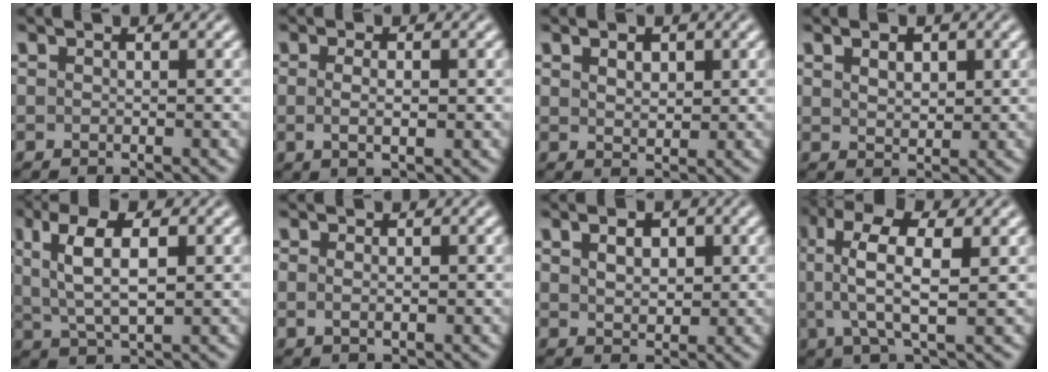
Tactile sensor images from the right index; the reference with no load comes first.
{"total": 1.8, "force": [-0.3, 0.1, 1.8], "torque": [-0.033, -0.009, 0.003]}
{"total": 1.4, "force": [0.8, 0.2, 1.1], "torque": [-0.011, -0.014, 0.028]}
{"total": 1.7, "force": [0.8, 0.4, 1.4], "torque": [-0.014, -0.013, 0.028]}
{"total": 5.3, "force": [1.1, 2.5, 4.6], "torque": [-0.082, -0.002, 0.027]}
{"total": 0.8, "force": [0.1, 0.1, 0.8], "torque": [-0.016, -0.007, 0.009]}
{"total": 2.3, "force": [0.8, 1.0, 1.9], "torque": [-0.017, -0.010, 0.026]}
{"total": 6.9, "force": [1.7, 2.7, 6.1], "torque": [-0.122, -0.001, 0.027]}